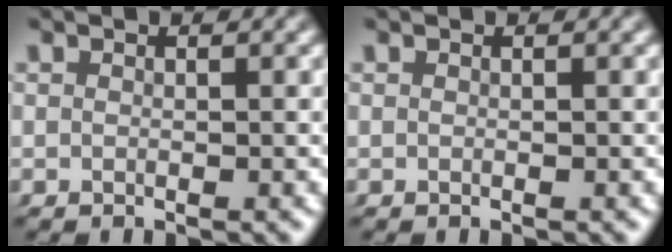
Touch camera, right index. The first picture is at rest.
{"total": 0.0}